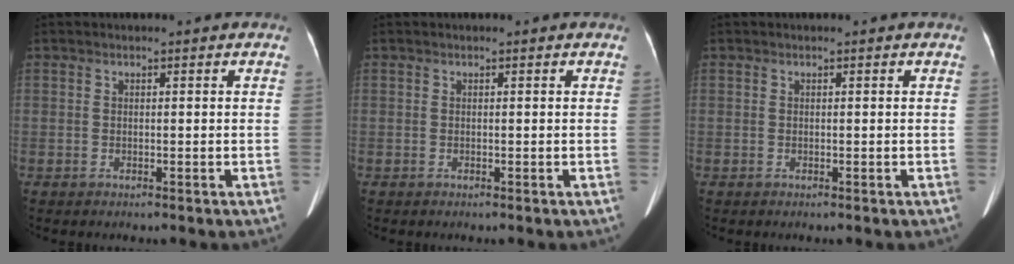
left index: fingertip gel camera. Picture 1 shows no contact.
{"total": 0.0}
{"total": 0.0}